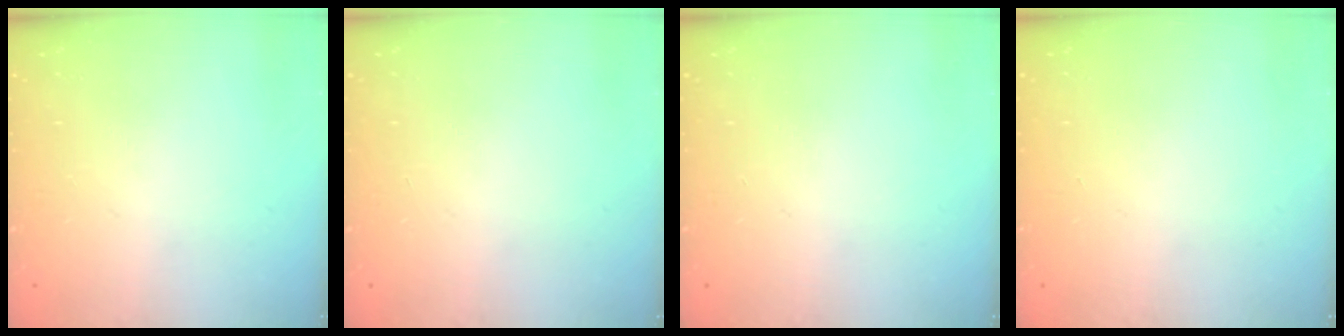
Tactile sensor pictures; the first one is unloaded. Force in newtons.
{"total": 0.0}
{"total": 0.0}
{"total": 0.0}